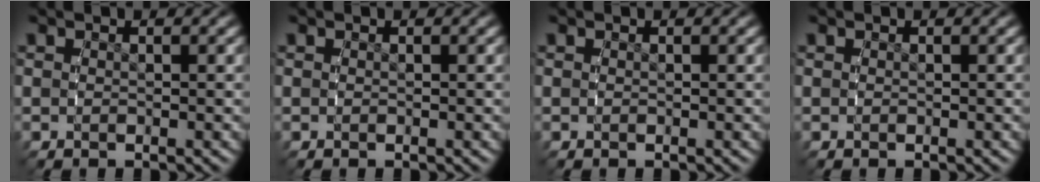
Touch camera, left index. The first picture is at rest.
{"total": 0.0}
{"total": 0.0}
{"total": 0.0}